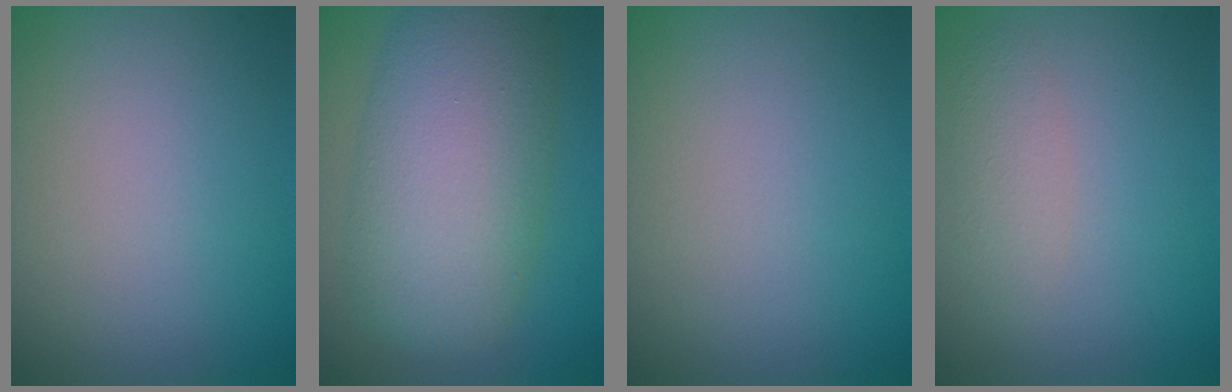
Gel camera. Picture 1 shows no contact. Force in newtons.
{"total": 9.9, "press": 9.9, "slide": 0.4}
{"total": 0.0}
{"total": 1.7, "press": 1.7, "slide": 0.1}